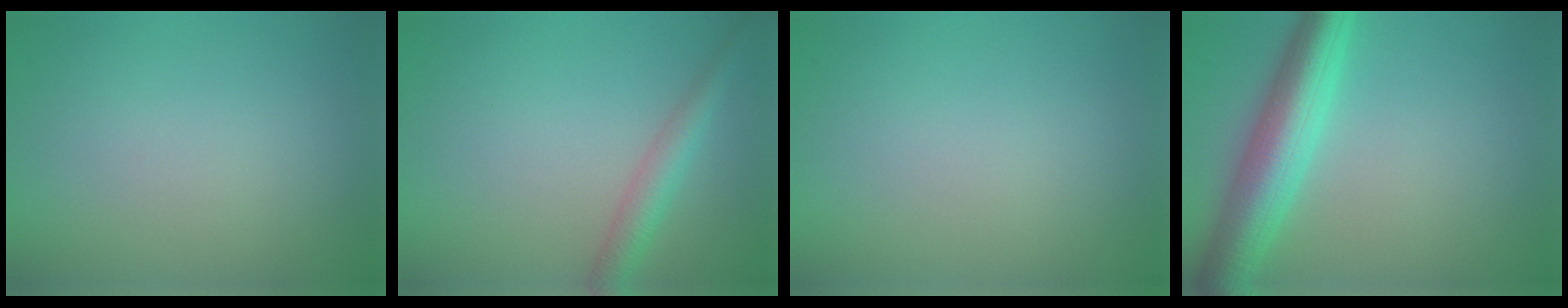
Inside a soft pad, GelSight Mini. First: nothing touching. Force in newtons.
{"total": 2.8, "press": 2.8, "slide": 0.2}
{"total": 0.0}
{"total": 6.8, "press": 6.8, "slide": 0.1}